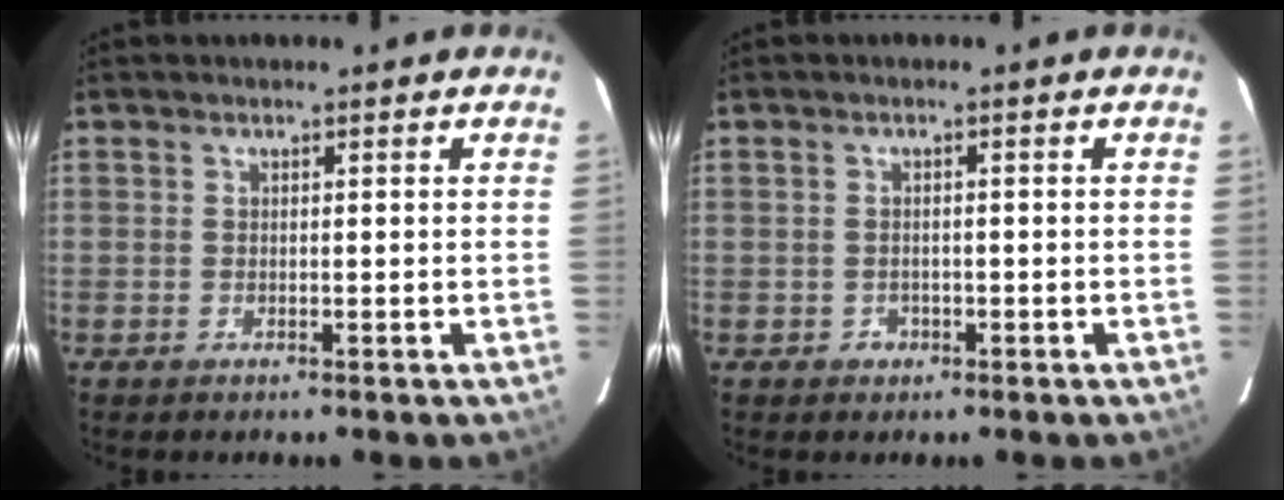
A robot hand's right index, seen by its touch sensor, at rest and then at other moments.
{"total": 1.8, "force": [-0.8, 1.6, 0.2], "torque": [-0.003, 0.005, -0.009]}